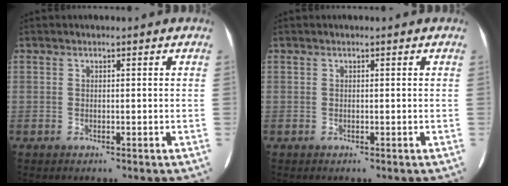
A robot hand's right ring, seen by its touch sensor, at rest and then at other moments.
{"total": 0.0}